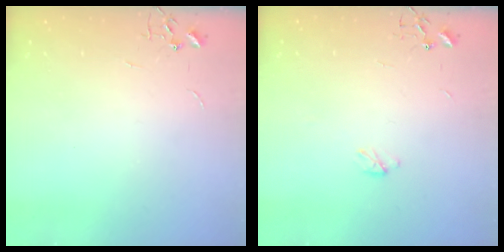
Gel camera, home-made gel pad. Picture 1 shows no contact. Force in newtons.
{"total": 2.9, "press": 2.9, "slide": 0.4}